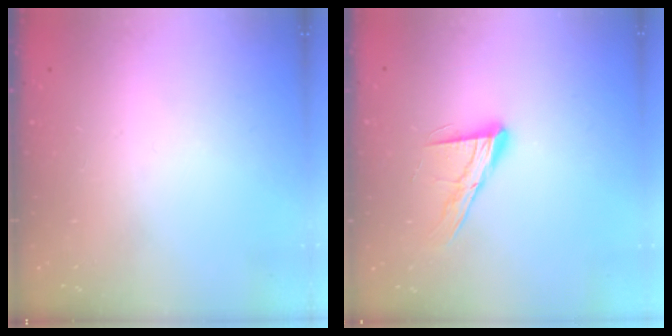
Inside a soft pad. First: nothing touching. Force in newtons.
{"total": 12.4, "press": 12.3, "slide": 1.4}